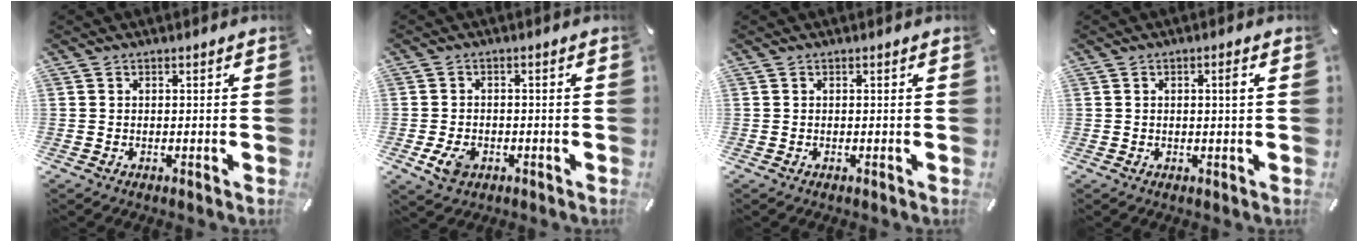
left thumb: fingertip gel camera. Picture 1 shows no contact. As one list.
[{"total": 4.9, "force": [-1.8, 3.5, 3.0], "torque": [-0.060, 0.001, -0.036]}, {"total": 0.0}, {"total": 2.0, "force": [0.4, 0.3, 1.9], "torque": [-0.029, -0.001, 0.003]}]